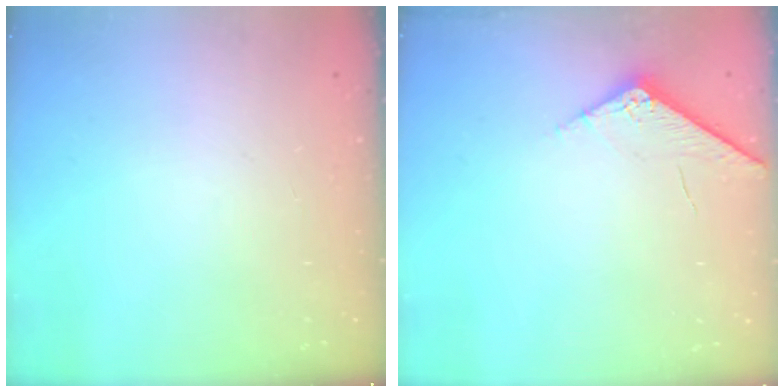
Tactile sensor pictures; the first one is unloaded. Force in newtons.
{"total": 4.2, "press": 4.2, "slide": 0.4}